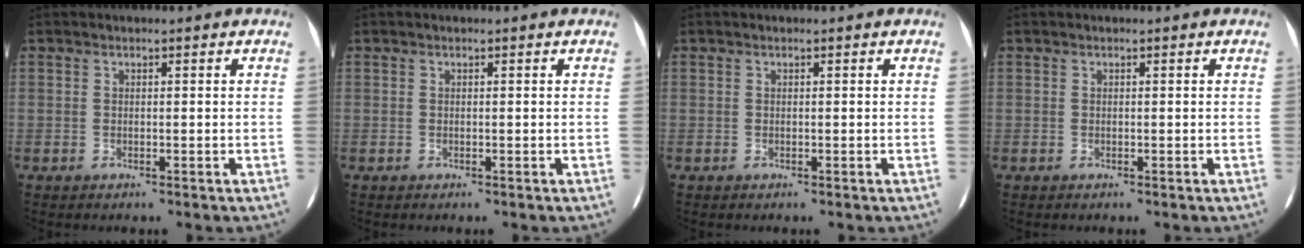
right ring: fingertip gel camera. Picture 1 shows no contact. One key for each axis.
{"total": 0.0}
{"total": 0.0}
{"total": 0.0}